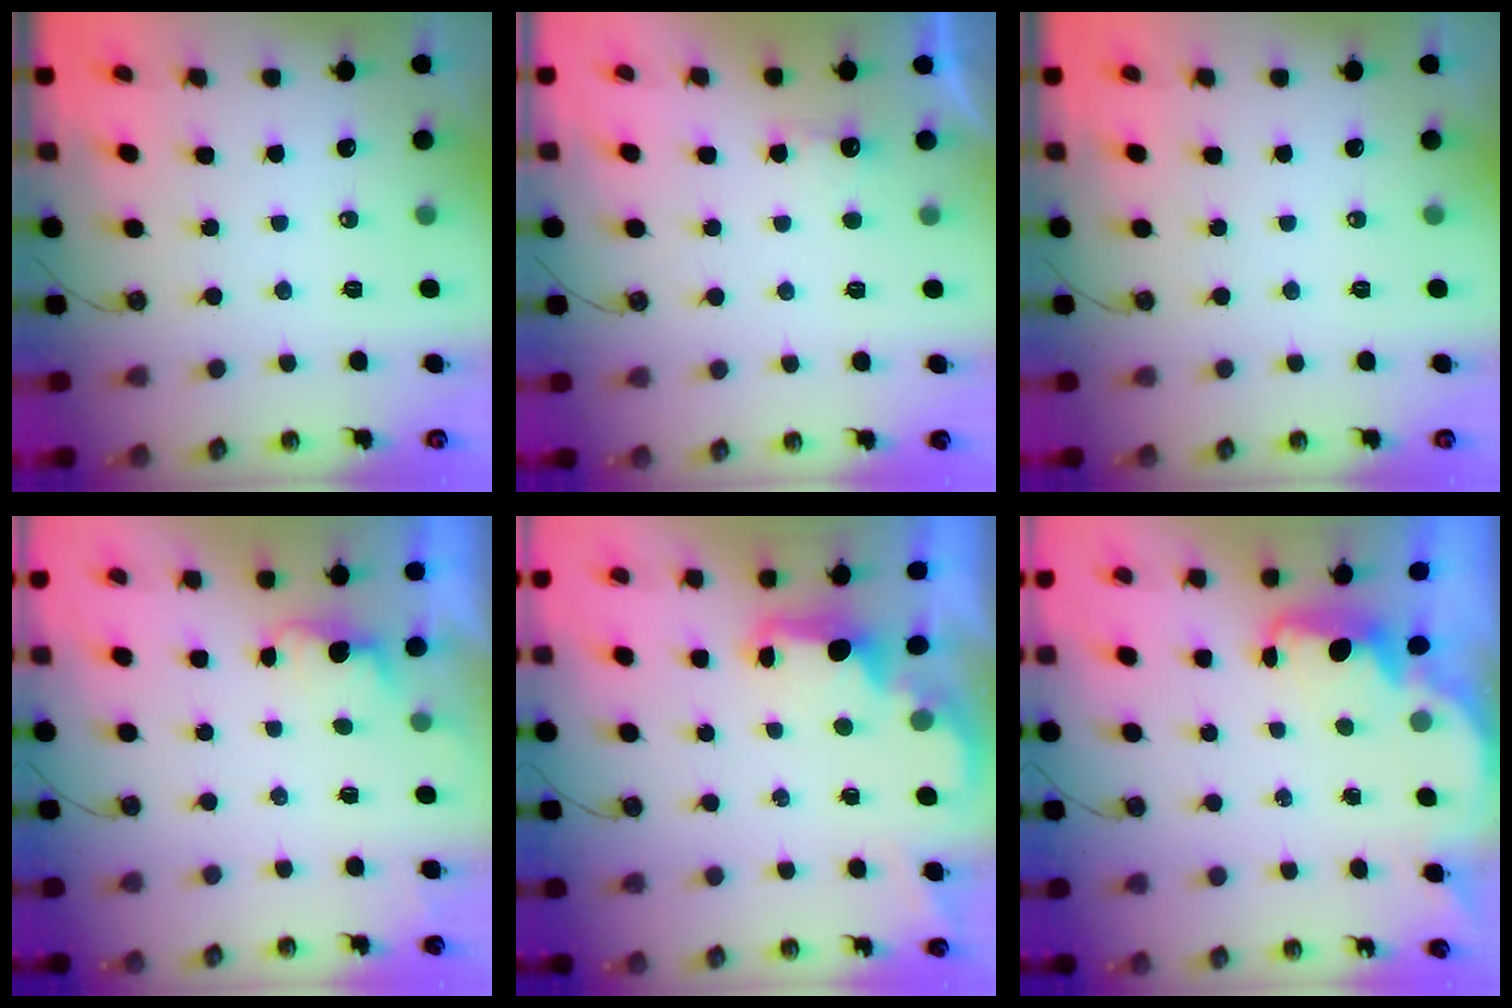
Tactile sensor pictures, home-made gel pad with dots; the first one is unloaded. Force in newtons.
{"total": 2.1, "press": 1.9, "slide": 0.8}
{"total": 0.0}
{"total": 1.3, "press": 1.1, "slide": 0.8}
{"total": 2.2, "press": 2.1, "slide": 0.8}
{"total": 2.4, "press": 2.3, "slide": 0.6}